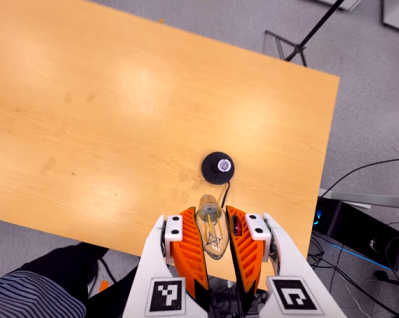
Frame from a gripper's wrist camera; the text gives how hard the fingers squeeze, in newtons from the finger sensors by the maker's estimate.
{"total": 21.1, "left": 24.9, "right": 17.3}